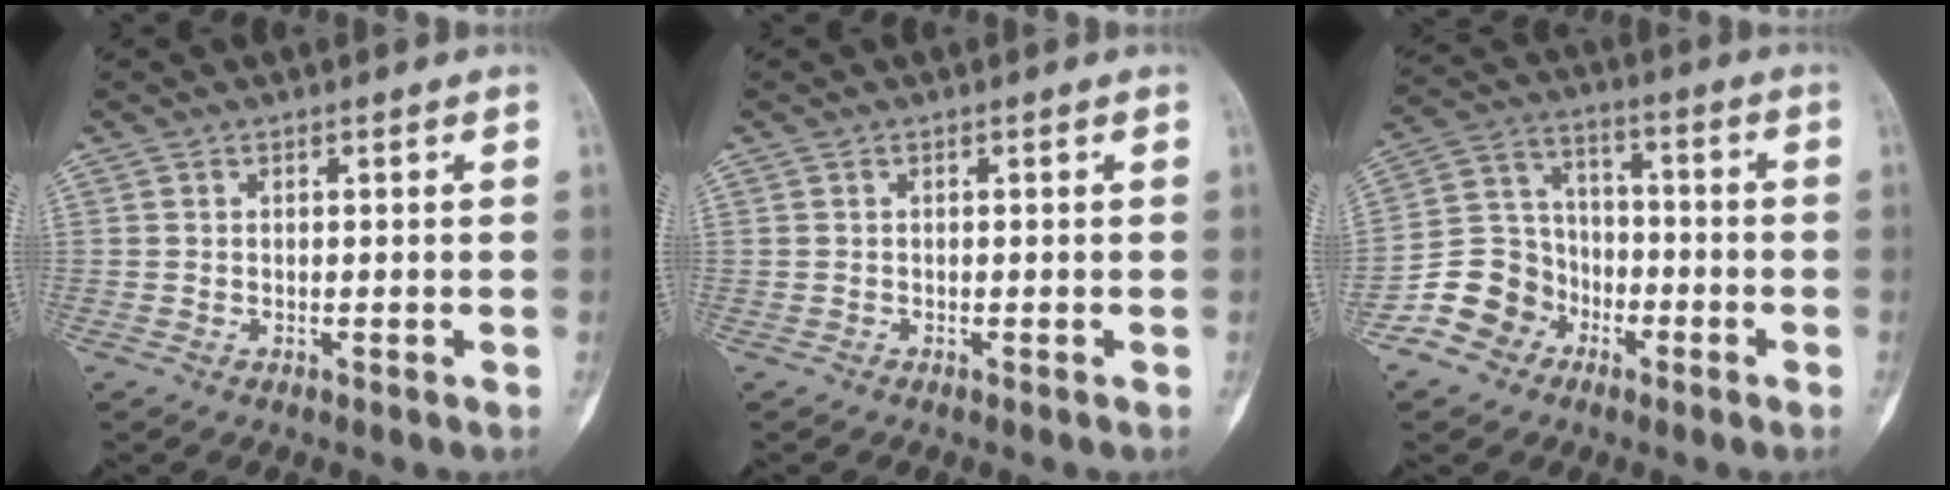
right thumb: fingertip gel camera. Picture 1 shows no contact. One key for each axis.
{"total": 0.0}
{"total": 10.9, "fx": -5.5, "fy": 9.1, "fz": 2.6, "tx": -0.009, "ty": 0.067, "tz": -0.101}